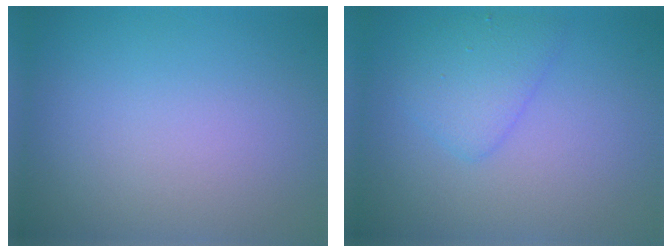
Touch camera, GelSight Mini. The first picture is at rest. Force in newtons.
{"total": 2.6, "press": 2.6, "slide": 0.1}